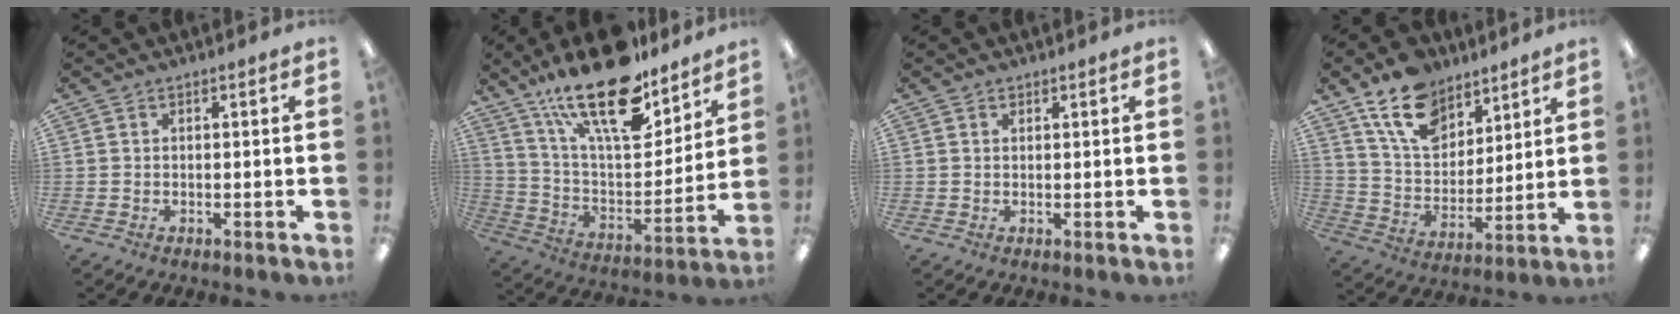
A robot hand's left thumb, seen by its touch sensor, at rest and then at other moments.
{"total": 25.4, "force": [17.4, 9.7, 15.7], "torque": [-0.257, -0.102, 0.298]}
{"total": 0.7, "force": [0.5, 0.4, 0.1], "torque": [-0.003, 0.002, 0.009]}
{"total": 16.3, "force": [11.2, 9.4, 7.1], "torque": [-0.131, -0.052, 0.211]}